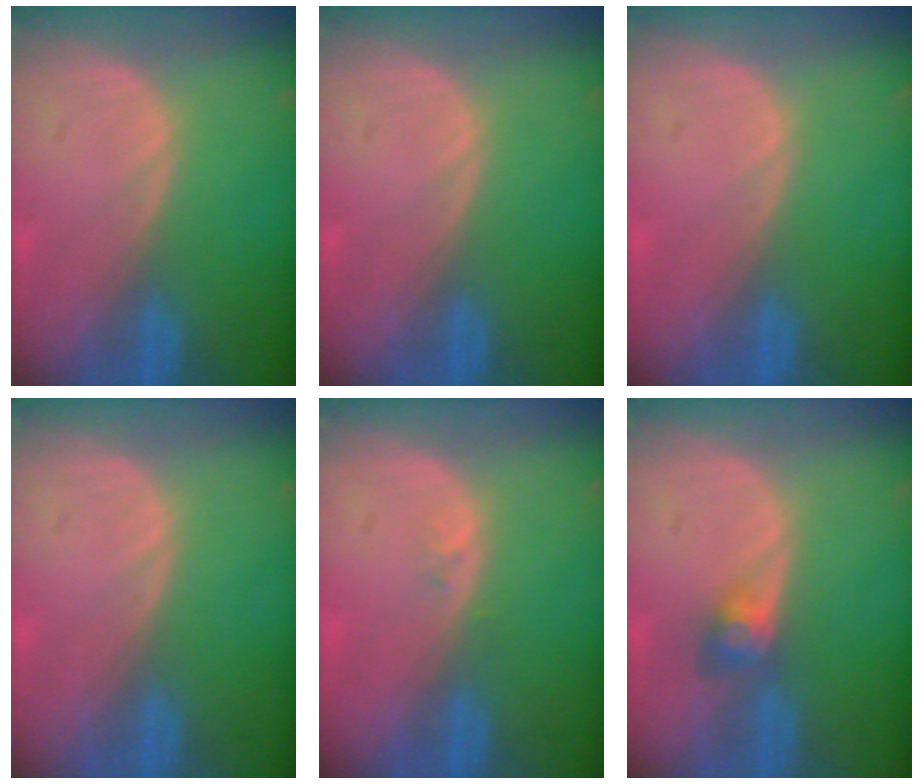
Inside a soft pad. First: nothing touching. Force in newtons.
{"total": 0.0}
{"total": 0.0}
{"total": 0.0}
{"total": 0.8, "press": 0.6, "slide": 0.5}
{"total": 3.0, "press": 2.6, "slide": 1.4}